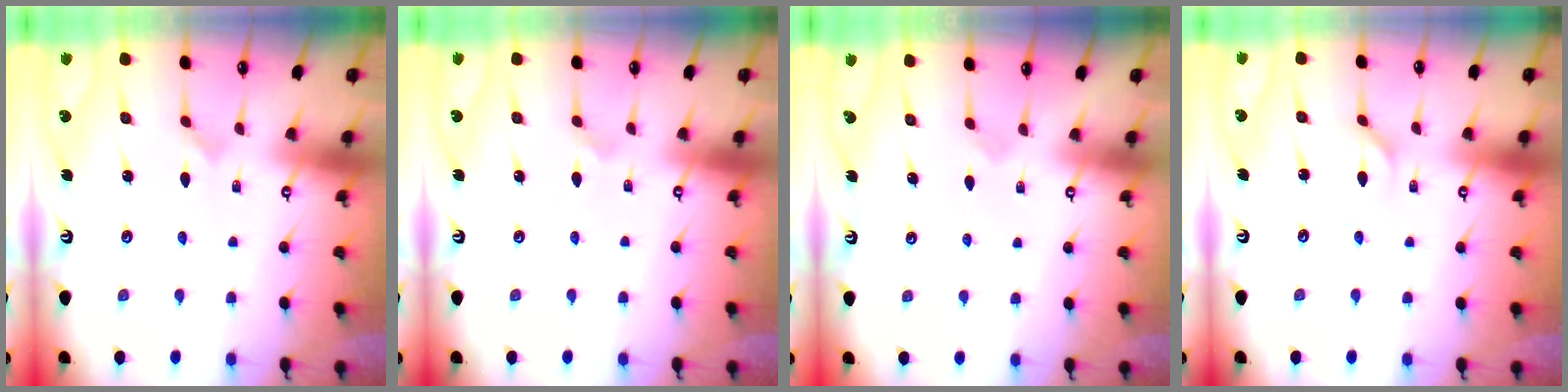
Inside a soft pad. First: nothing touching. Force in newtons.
{"total": 1.5, "press": 1.4, "slide": 0.4}
{"total": 2.4, "press": 2.4, "slide": 0.2}
{"total": 1.8, "press": 1.8, "slide": 0.2}